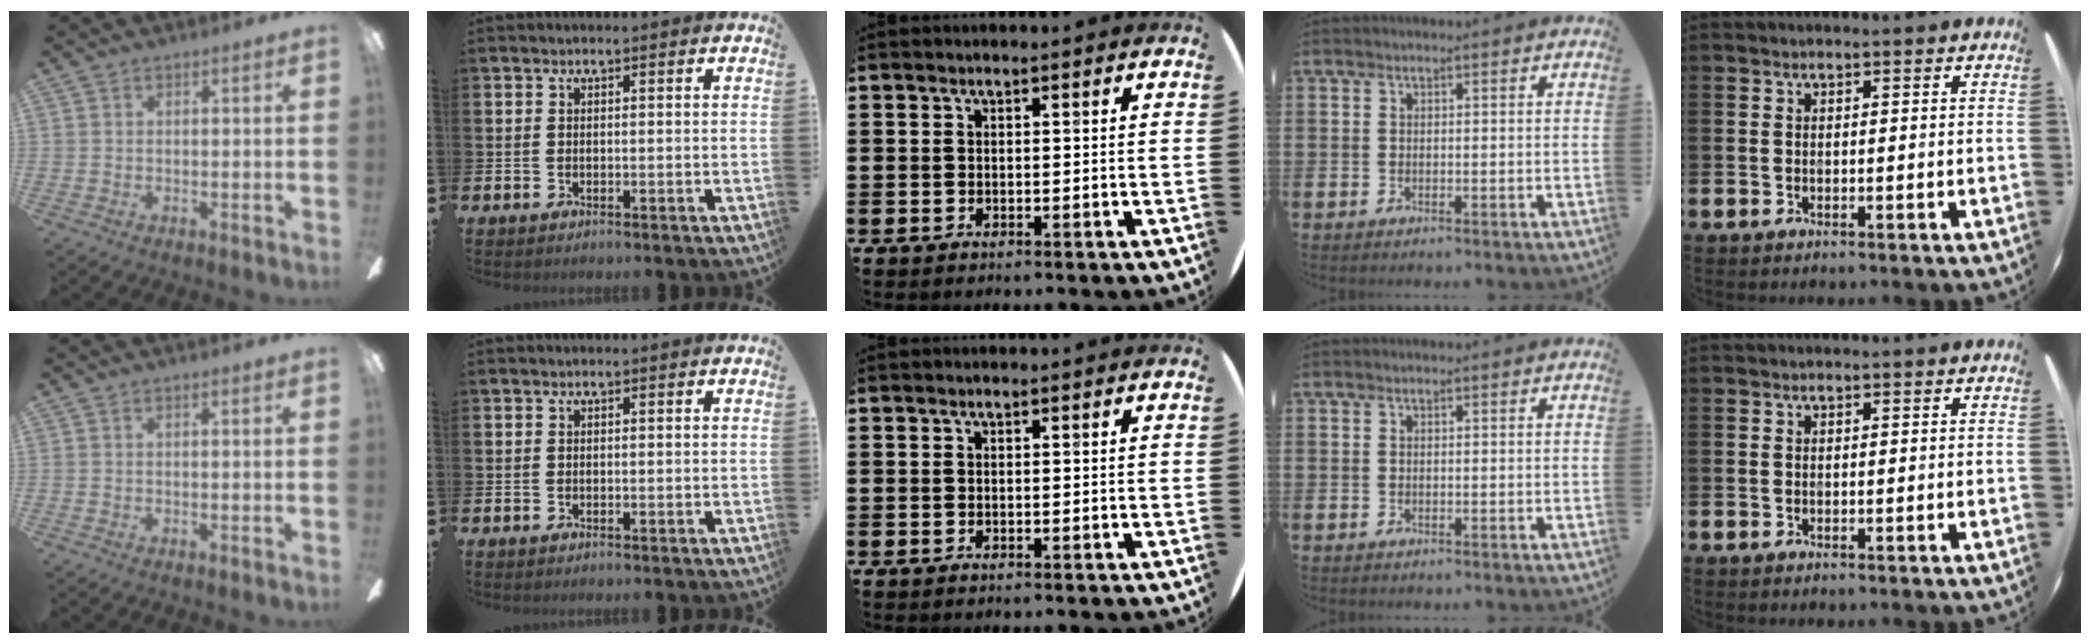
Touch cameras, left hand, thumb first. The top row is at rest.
{}